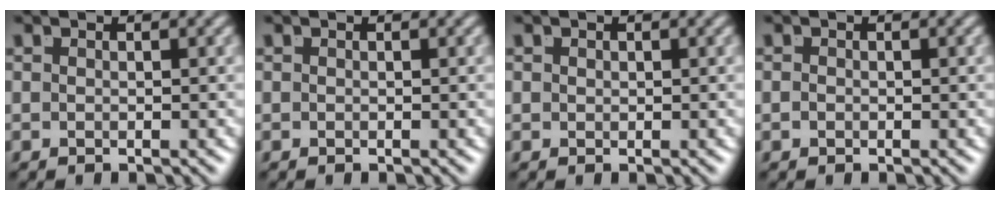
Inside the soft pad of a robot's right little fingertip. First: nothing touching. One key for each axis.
{"total": 0.0}
{"total": 0.5, "fx": 0.3, "fy": 0.4, "fz": 0.2, "tx": -0.008, "ty": -0.007, "tz": 0.010}
{"total": 0.6, "fx": -0.3, "fy": -0.5, "fz": 0.1, "tx": -0.002, "ty": -0.010, "tz": 0.001}